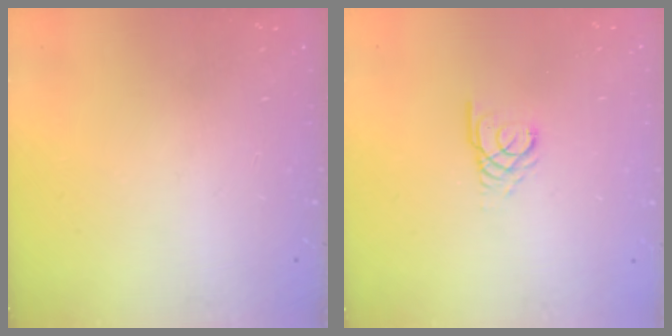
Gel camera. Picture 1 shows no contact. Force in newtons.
{"total": 2.4, "press": 2.4, "slide": 0.1}